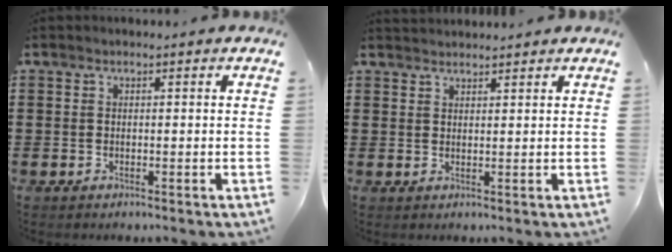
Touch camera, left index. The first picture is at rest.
{"total": 1.7, "force": [1.6, 0.1, -0.1], "torque": [-0.002, 0.003, 0.033]}